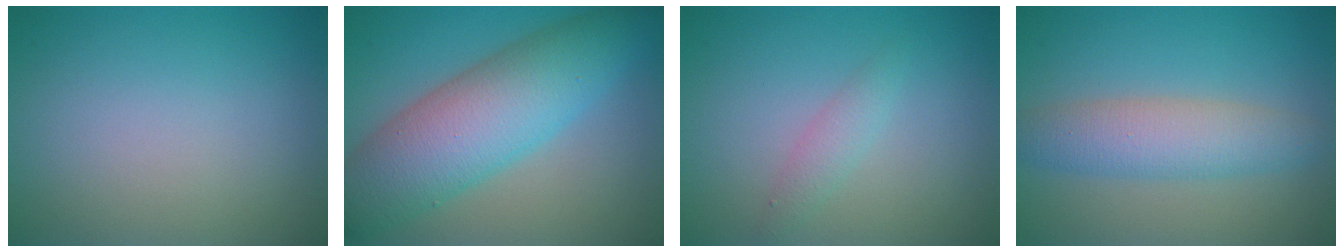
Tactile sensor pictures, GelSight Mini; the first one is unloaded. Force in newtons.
{"total": 9.5, "press": 9.5, "slide": 0.1}
{"total": 1.5, "press": 1.5, "slide": 0.0}
{"total": 4.3, "press": 4.3, "slide": 0.0}